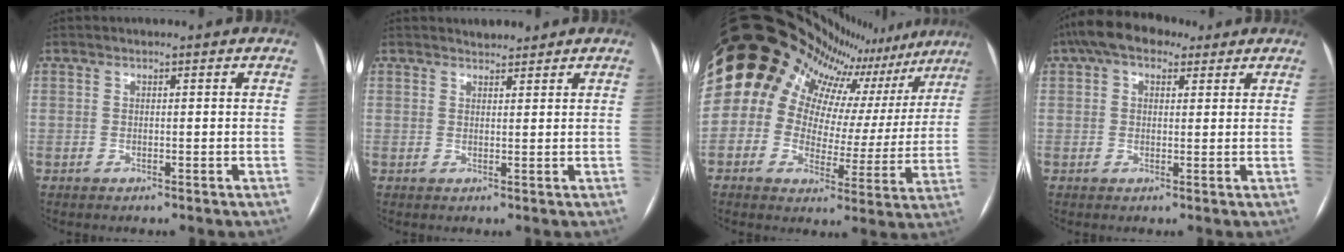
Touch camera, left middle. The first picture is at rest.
{"total": 2.0, "force": [1.9, 0.6, 0.3], "torque": [-0.008, 0.009, 0.033]}
{"total": 25.4, "force": [17.9, 13.6, 11.7], "torque": [-0.216, 0.044, 0.225]}
{"total": 6.8, "force": [4.1, 3.9, 3.8], "torque": [-0.069, 0.041, 0.066]}